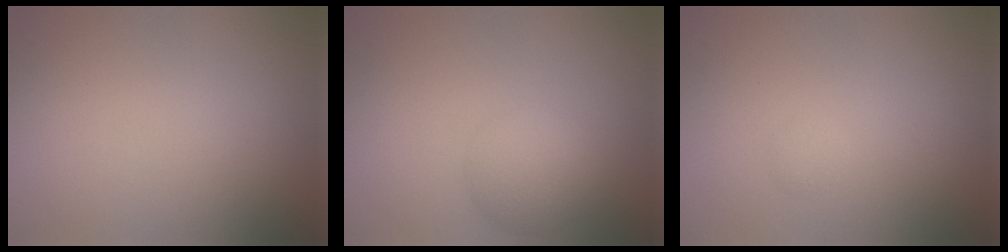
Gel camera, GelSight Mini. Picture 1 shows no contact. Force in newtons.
{"total": 3.6, "press": 3.6, "slide": 0.2}
{"total": 0.7, "press": 0.7, "slide": 0.0}